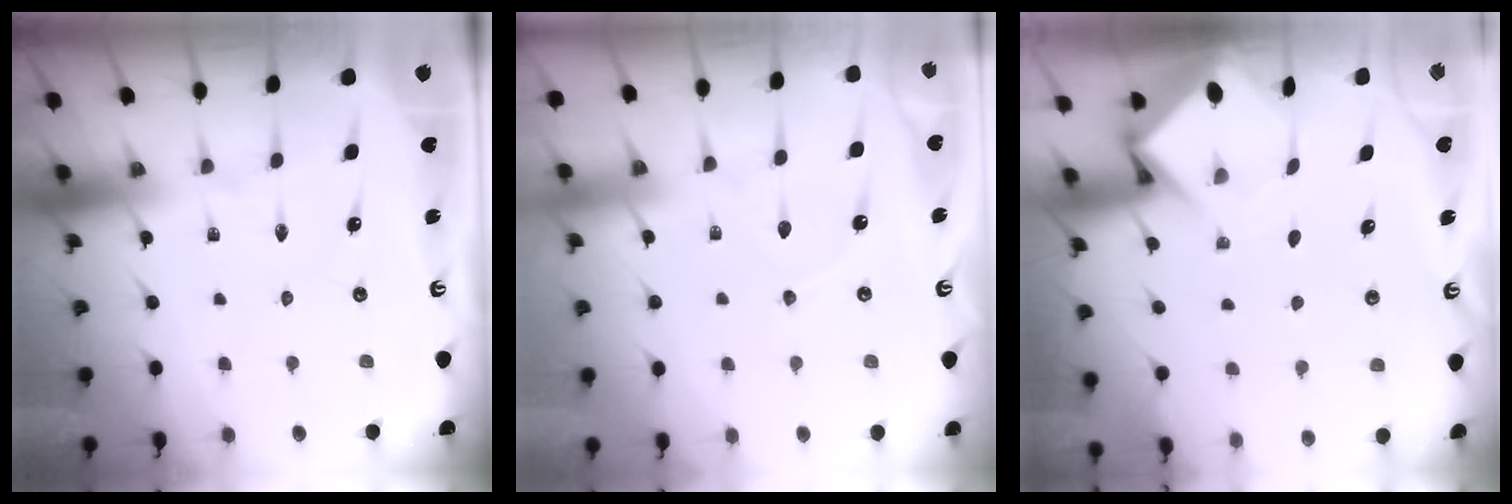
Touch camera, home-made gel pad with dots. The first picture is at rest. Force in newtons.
{"total": 4.4, "press": 4.4, "slide": 0.4}
{"total": 3.9, "press": 3.9, "slide": 0.3}